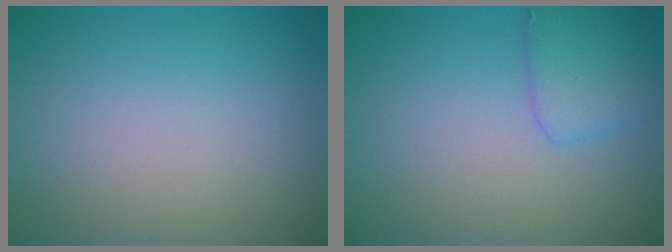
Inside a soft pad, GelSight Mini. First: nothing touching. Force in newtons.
{"total": 2.2, "press": 2.2, "slide": 0.1}